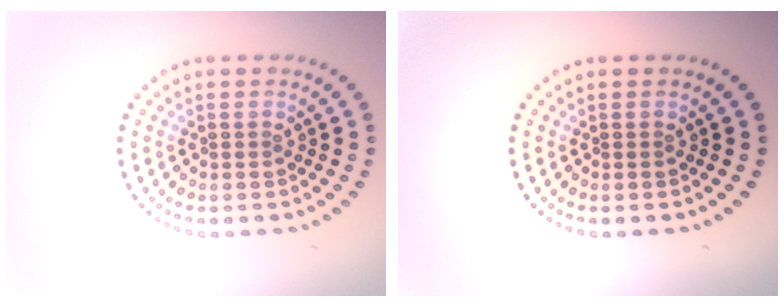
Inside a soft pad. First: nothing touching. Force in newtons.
{"total": 0.0}